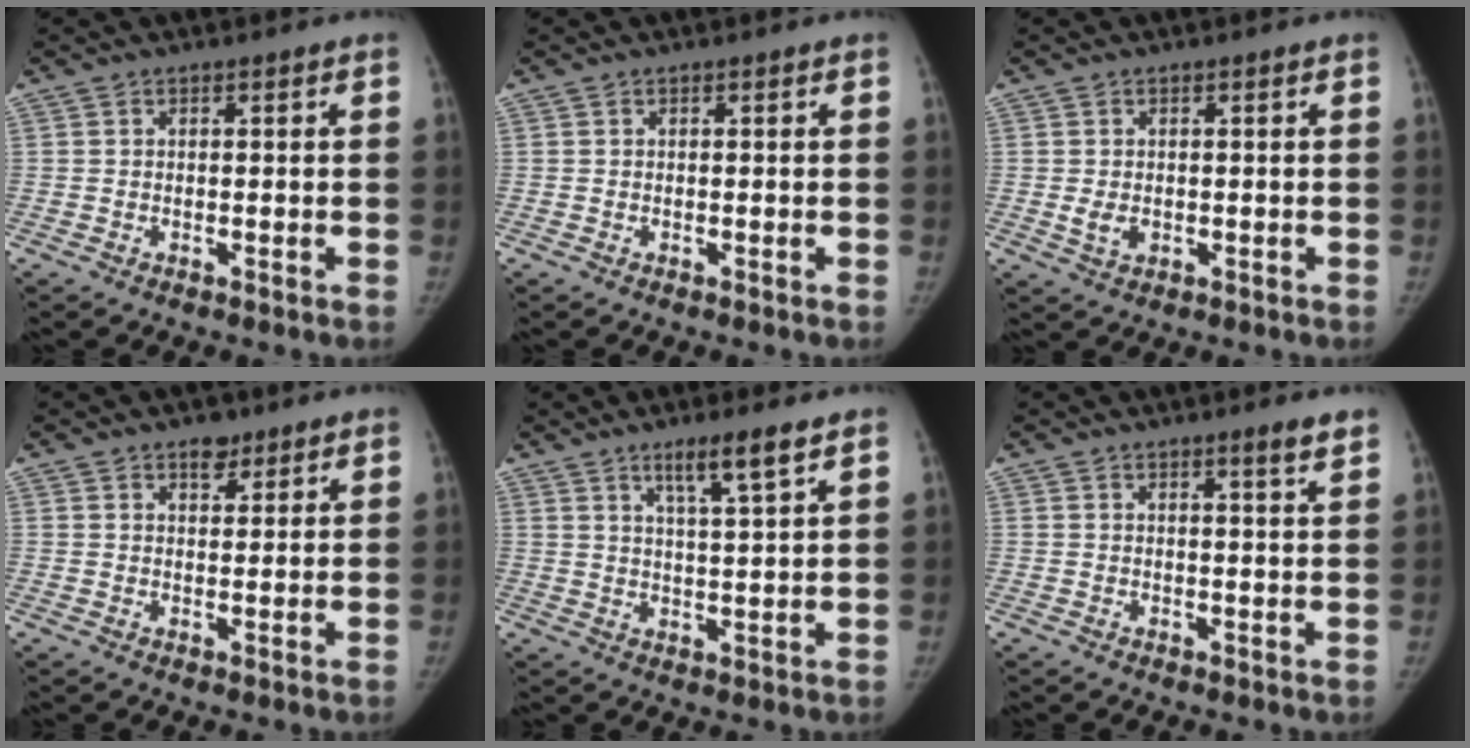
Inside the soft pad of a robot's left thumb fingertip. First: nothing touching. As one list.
[{"total": 0.0}, {"total": 2.4, "force": [-0.3, 1.7, 1.6], "torque": [-0.025, -0.003, -0.001]}, {"total": 3.1, "force": [2.1, 1.8, 1.4], "torque": [-0.004, -0.012, 0.032]}, {"total": 6.2, "force": [4.0, 0.2, 4.7], "torque": [-0.083, -0.029, 0.073]}, {"total": 2.9, "force": [2.1, 0.0, 2.0], "torque": [-0.027, -0.016, 0.030]}]